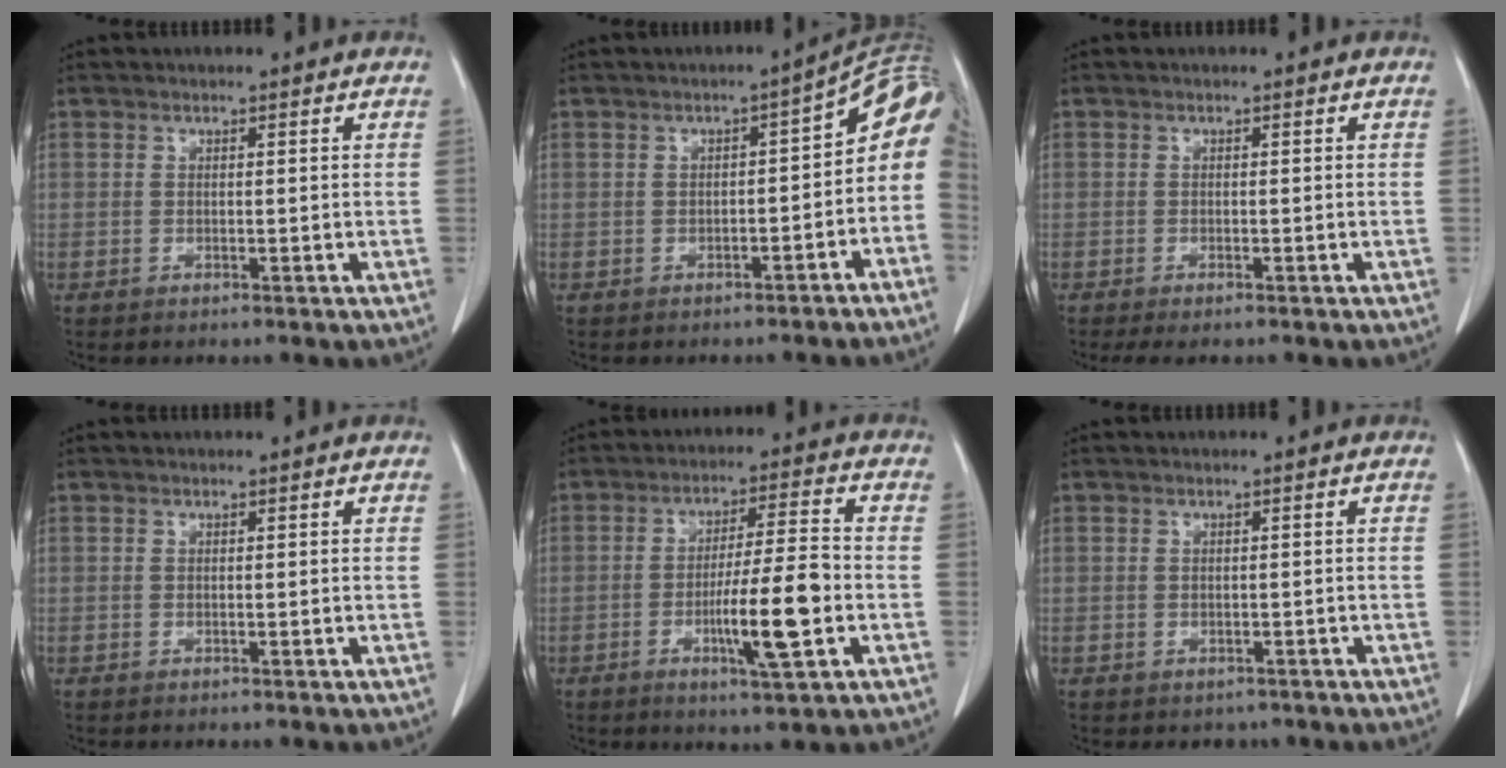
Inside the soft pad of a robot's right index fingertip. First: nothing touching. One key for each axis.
{"total": 9.4, "fx": -3.0, "fy": 4.7, "fz": 7.6, "tx": -0.089, "ty": 0.036, "tz": -0.040}
{"total": 3.1, "fx": -2.5, "fy": 0.8, "fz": 1.7, "tx": -0.024, "ty": -0.009, "tz": -0.034}
{"total": 0.0}
{"total": 11.1, "fx": -3.1, "fy": 0.6, "fz": 10.6, "tx": -0.180, "ty": -0.003, "tz": -0.052}
{"total": 1.8, "fx": -1.0, "fy": 1.5, "fz": 0.4, "tx": -0.006, "ty": 0.002, "tz": -0.009}